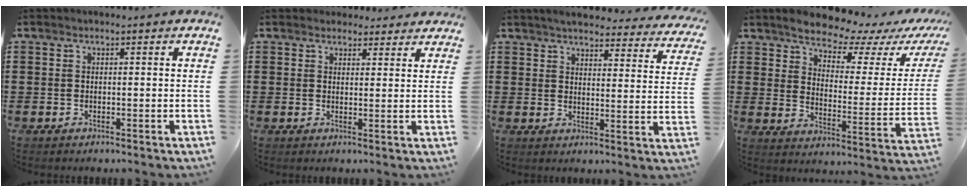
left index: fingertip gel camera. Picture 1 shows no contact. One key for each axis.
{"total": 2.7, "fx": 2.5, "fy": 1.1, "fz": 0.2, "tx": -0.002, "ty": -0.003, "tz": 0.046}
{"total": 4.3, "fx": 4.1, "fy": 0.0, "fz": 1.3, "tx": -0.035, "ty": -0.029, "tz": 0.066}
{"total": 6.7, "fx": 6.4, "fy": 1.1, "fz": 1.9, "tx": -0.056, "ty": -0.047, "tz": 0.107}